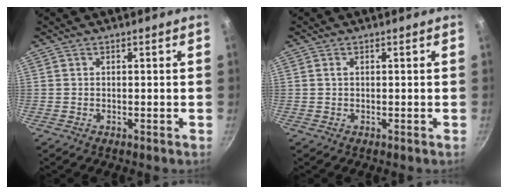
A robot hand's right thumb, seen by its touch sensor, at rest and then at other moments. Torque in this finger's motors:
{"motor_torque": [-0.41, 0.30, -0.27, -0.09, 0.04]}